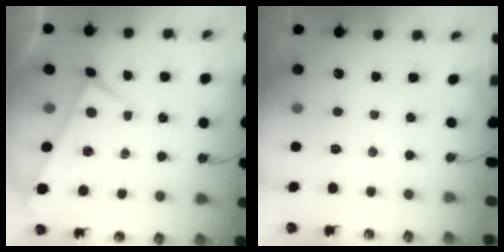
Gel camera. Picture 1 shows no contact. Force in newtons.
{"total": 0.0}